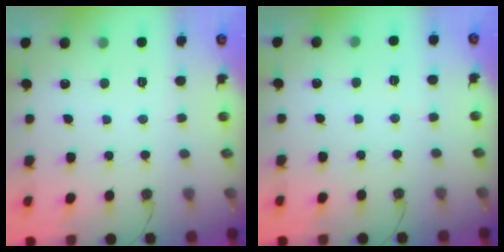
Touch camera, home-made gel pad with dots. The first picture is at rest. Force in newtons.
{"total": 1.8, "press": 1.7, "slide": 0.6}